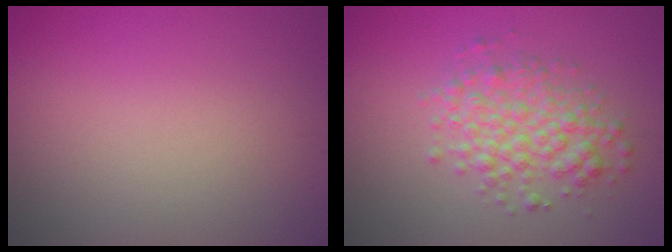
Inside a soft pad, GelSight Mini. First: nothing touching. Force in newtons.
{"total": 4.0, "press": 4.0, "slide": 0.1}